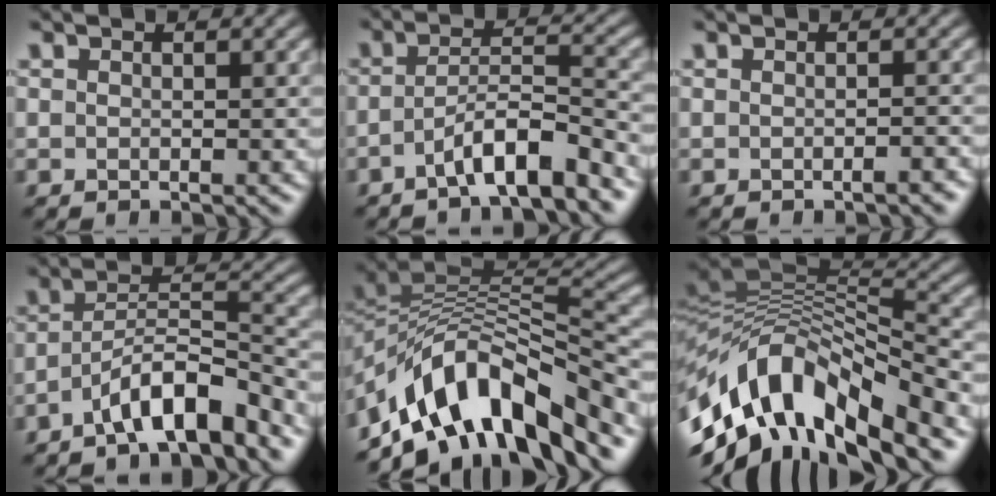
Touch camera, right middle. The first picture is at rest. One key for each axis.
{"total": 5.2, "fx": -3.2, "fy": 1.0, "fz": 3.9, "tx": -0.063, "ty": 0.011, "tz": -0.059}
{"total": 1.1, "fx": -0.7, "fy": 0.2, "fz": 0.8, "tx": -0.010, "ty": 0.003, "tz": -0.011}
{"total": 6.3, "fx": -4.3, "fy": 1.6, "fz": 4.4, "tx": -0.071, "ty": 0.010, "tz": -0.076}
{"total": 11.4, "fx": -6.1, "fy": 5.8, "fz": 7.7, "tx": -0.129, "ty": 0.017, "tz": -0.117}
{"total": 12.2, "fx": -4.9, "fy": 5.5, "fz": 9.7, "tx": -0.182, "ty": 0.016, "tz": -0.088}